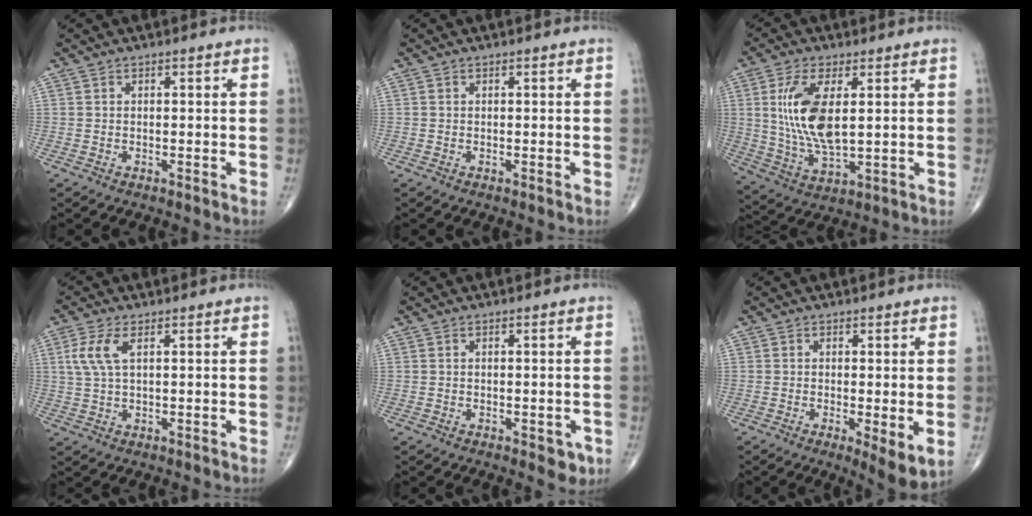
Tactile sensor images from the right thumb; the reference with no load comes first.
{"total": 0.0}
{"total": 12.8, "force": [2.5, 5.4, 11.3], "torque": [-0.234, -0.019, 0.057]}
{"total": 5.3, "force": [1.7, 2.1, 4.5], "torque": [-0.115, 0.006, 0.037]}
{"total": 2.2, "force": [-0.7, 1.1, 1.8], "torque": [-0.012, -0.002, -0.005]}
{"total": 5.7, "force": [-1.0, 1.4, 5.4], "torque": [-0.087, -0.020, -0.017]}